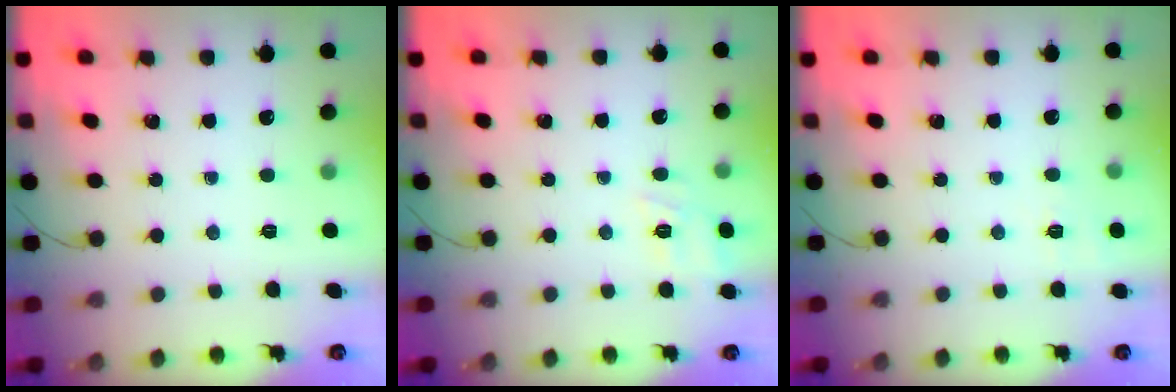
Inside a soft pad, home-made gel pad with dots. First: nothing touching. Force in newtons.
{"total": 10.6, "press": 10.5, "slide": 1.6}
{"total": 3.4, "press": 2.8, "slide": 1.9}